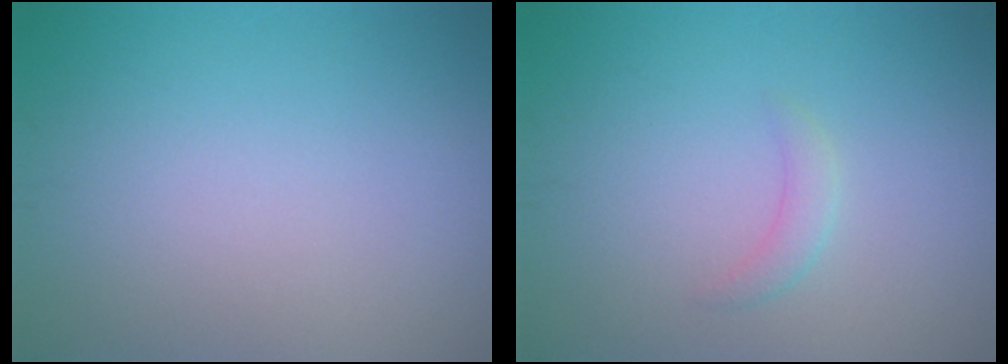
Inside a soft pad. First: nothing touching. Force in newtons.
{"total": 1.3, "press": 1.3, "slide": 0.0}